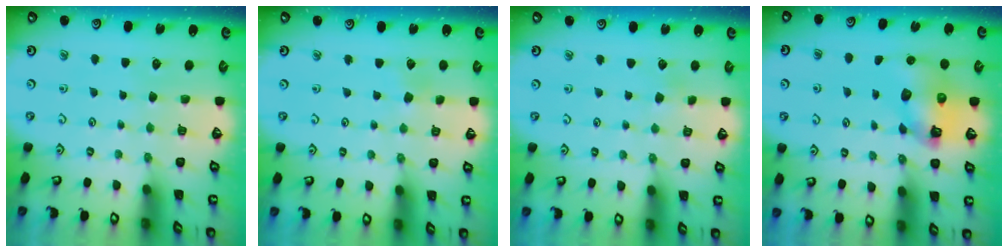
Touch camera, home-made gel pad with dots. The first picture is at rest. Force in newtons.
{"total": 2.8, "press": 2.8, "slide": 0.3}
{"total": 1.7, "press": 1.7, "slide": 0.1}
{"total": 8.8, "press": 8.6, "slide": 1.5}